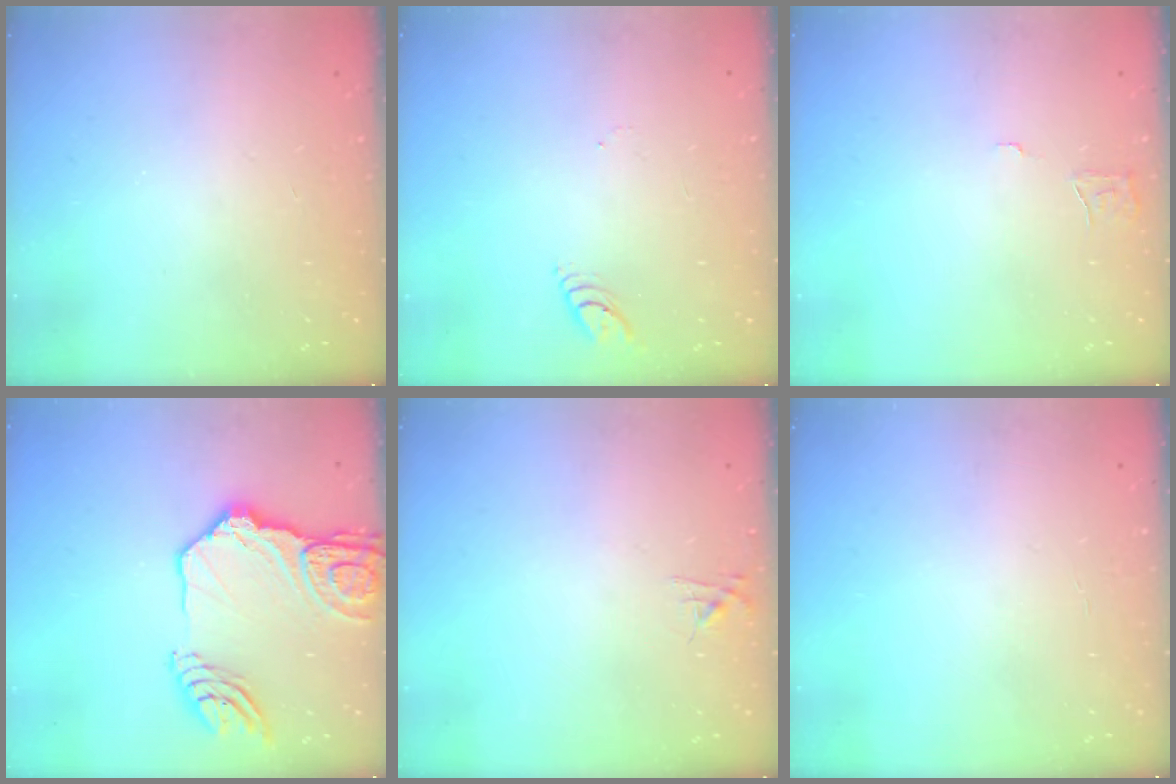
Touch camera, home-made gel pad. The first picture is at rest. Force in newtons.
{"total": 3.8, "press": 3.8, "slide": 0.4}
{"total": 3.9, "press": 3.8, "slide": 0.4}
{"total": 19.1, "press": 19.0, "slide": 2.4}
{"total": 4.9, "press": 4.9, "slide": 0.4}
{"total": 2.0, "press": 2.0, "slide": 0.2}